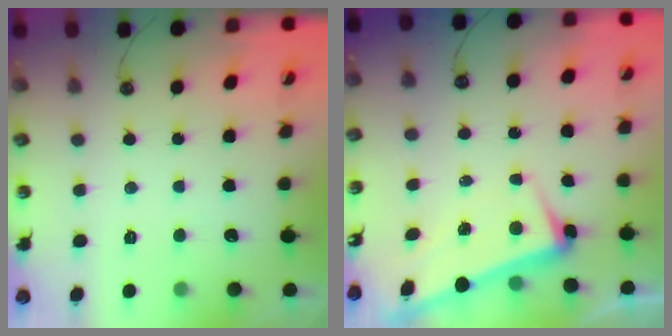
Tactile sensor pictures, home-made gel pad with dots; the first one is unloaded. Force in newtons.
{"total": 2.9, "press": 2.8, "slide": 0.9}